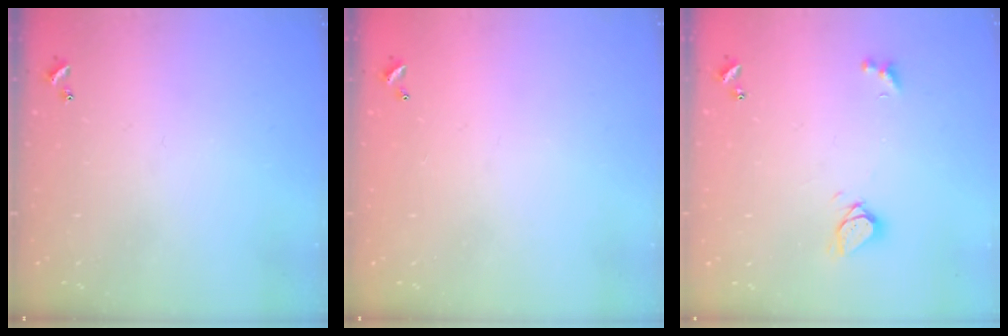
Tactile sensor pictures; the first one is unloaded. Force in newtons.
{"total": 2.8, "press": 2.8, "slide": 0.1}
{"total": 3.7, "press": 3.7, "slide": 0.3}